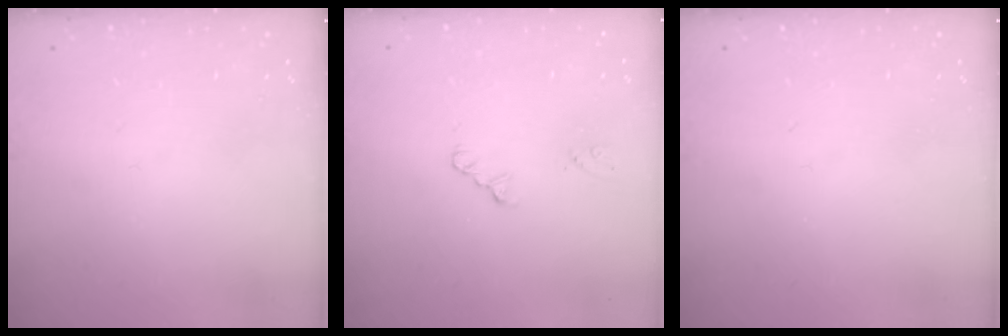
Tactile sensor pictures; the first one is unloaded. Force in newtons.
{"total": 0.7, "press": 0.7, "slide": 0.2}
{"total": 0.0}